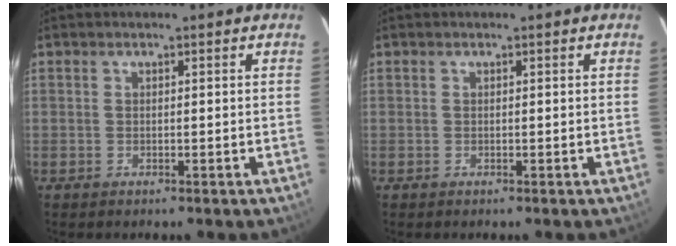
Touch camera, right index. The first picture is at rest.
{"total": 0.0}